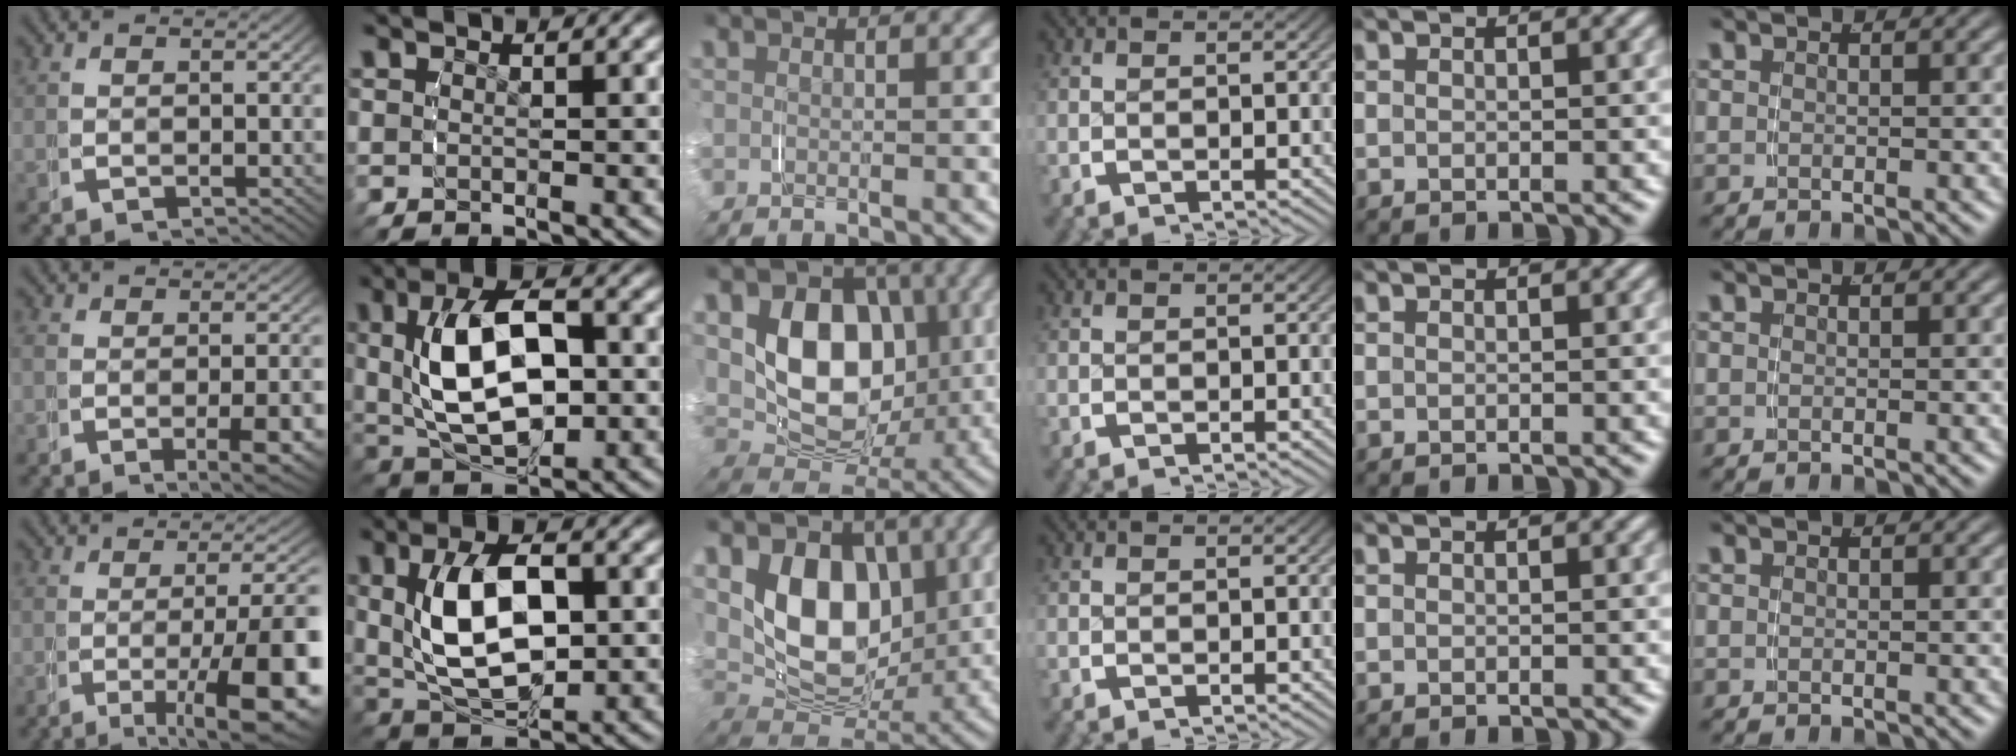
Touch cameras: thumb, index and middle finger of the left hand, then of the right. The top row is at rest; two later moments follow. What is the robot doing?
{"motion": "grasp_and_lifting", "object": "pencil case"}